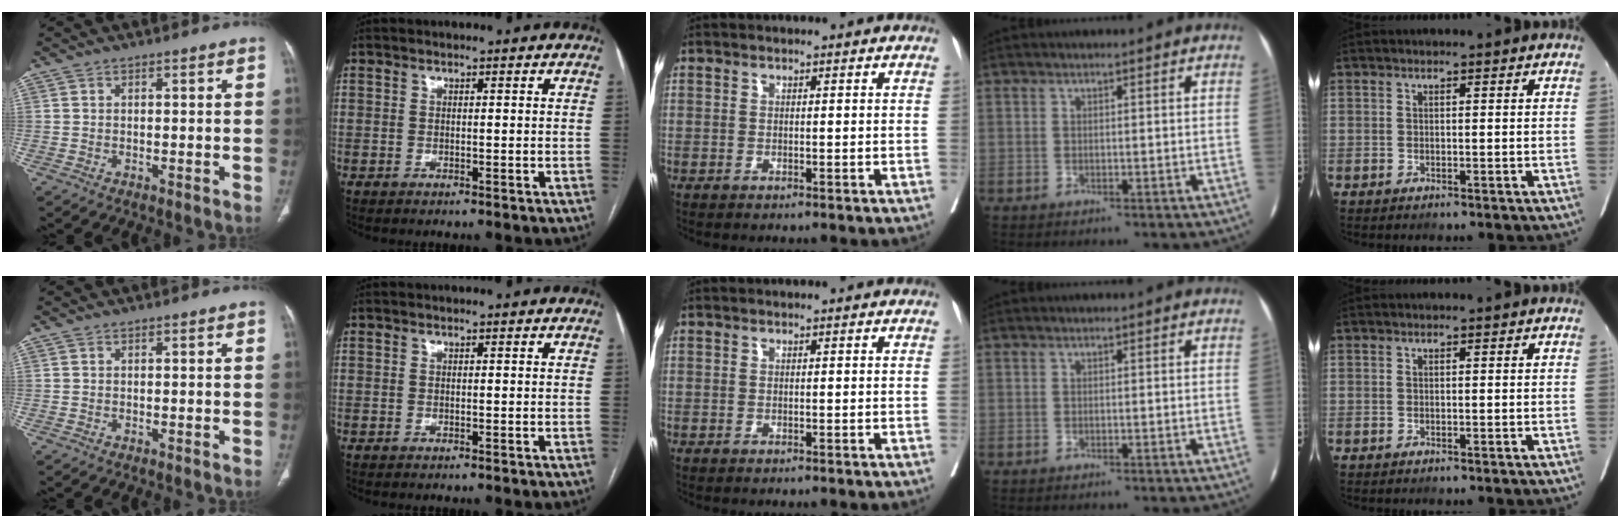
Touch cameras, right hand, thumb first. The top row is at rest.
{}